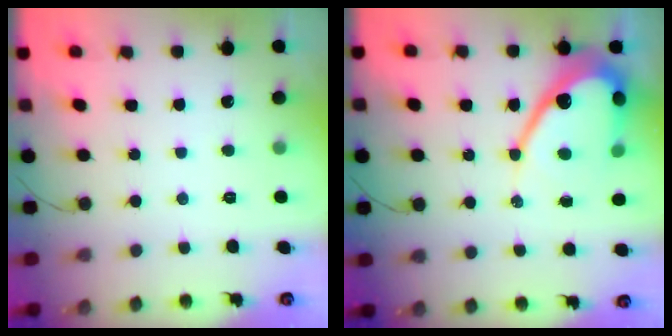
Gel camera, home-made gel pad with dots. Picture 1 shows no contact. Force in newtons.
{"total": 13.8, "press": 13.7, "slide": 1.2}